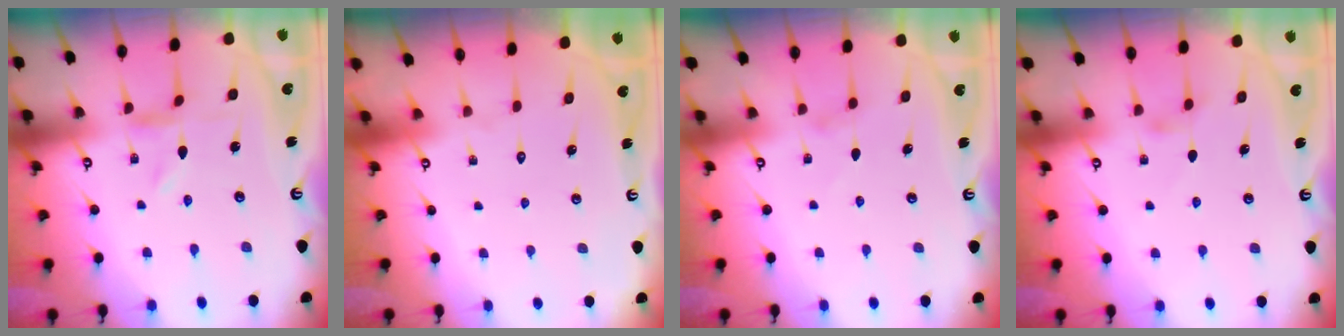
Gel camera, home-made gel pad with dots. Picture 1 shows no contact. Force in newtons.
{"total": 1.6, "press": 1.5, "slide": 0.1}
{"total": 0.5, "press": 0.5, "slide": 0.3}
{"total": 1.3, "press": 1.2, "slide": 0.3}